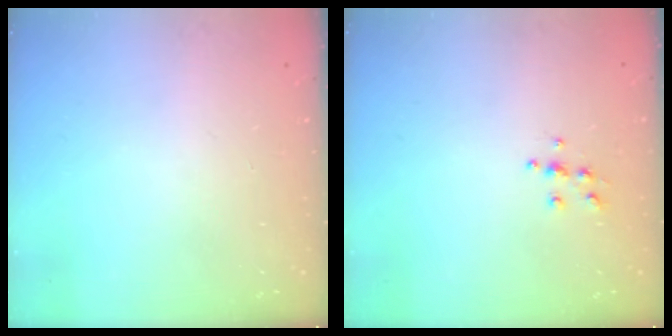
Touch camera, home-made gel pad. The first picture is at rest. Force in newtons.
{"total": 5.3, "press": 5.2, "slide": 0.5}